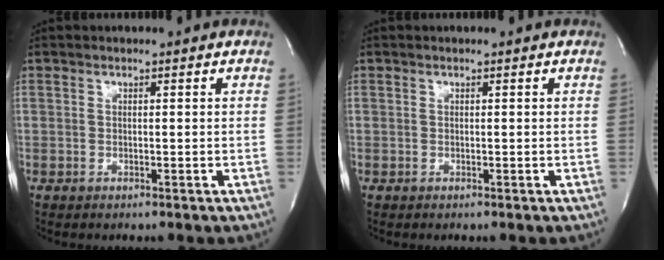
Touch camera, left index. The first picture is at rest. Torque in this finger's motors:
{"motor_torque": [-0.02, 0.02, 0.00, 0.00]}